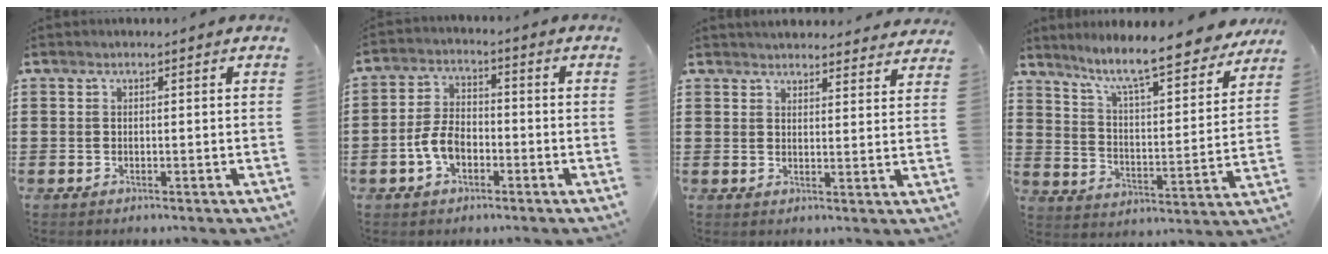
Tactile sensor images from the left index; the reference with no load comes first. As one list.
[{"total": 5.7, "force": [-2.1, 3.4, 4.1], "torque": [-0.097, 0.002, -0.045]}, {"total": 3.5, "force": [3.5, 0.2, 0.3], "torque": [-0.008, -0.018, 0.062]}, {"total": 9.4, "force": [8.2, 0.0, 4.6], "torque": [-0.110, -0.054, 0.133]}]